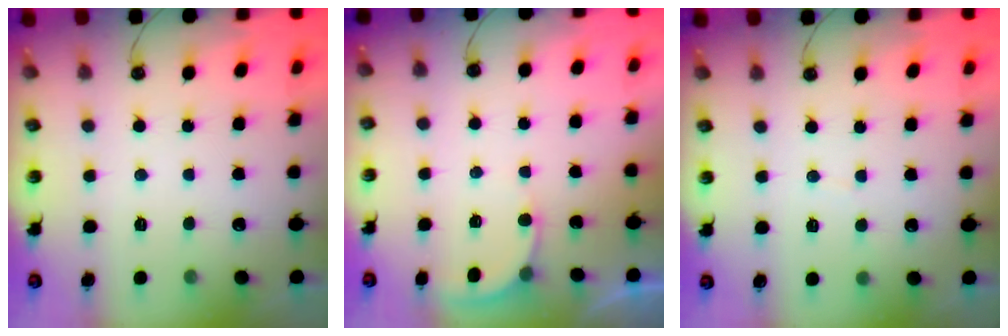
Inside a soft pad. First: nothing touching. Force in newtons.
{"total": 3.5, "press": 3.4, "slide": 0.3}
{"total": 2.0, "press": 2.0, "slide": 0.1}